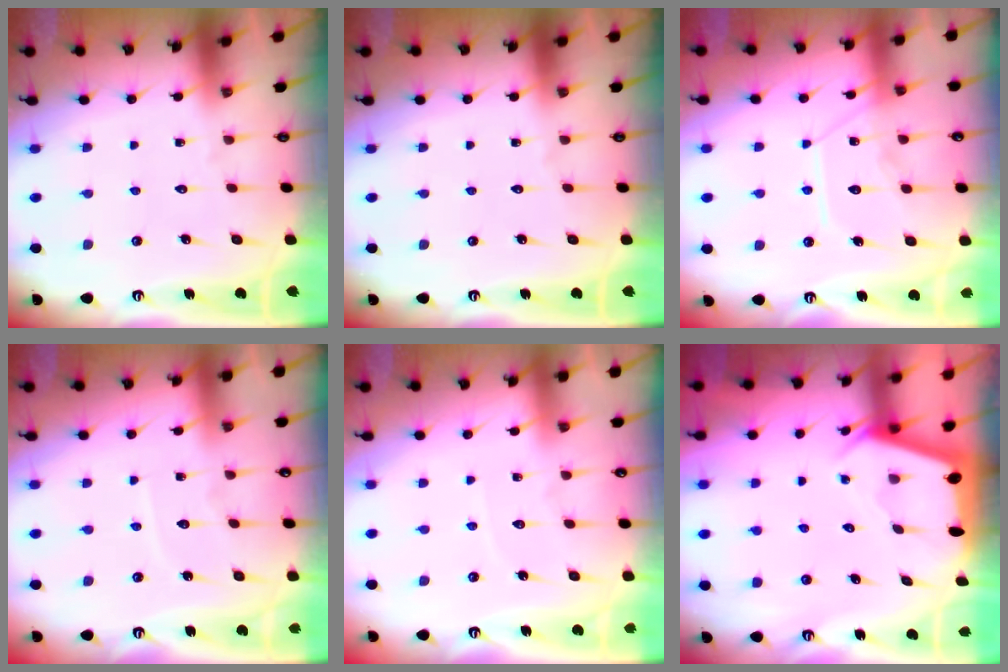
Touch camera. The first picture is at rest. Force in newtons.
{"total": 0.0}
{"total": 12.0, "press": 11.9, "slide": 1.1}
{"total": 4.5, "press": 4.4, "slide": 0.7}
{"total": 2.7, "press": 2.6, "slide": 0.4}
{"total": 2.4, "press": 2.4, "slide": 0.3}